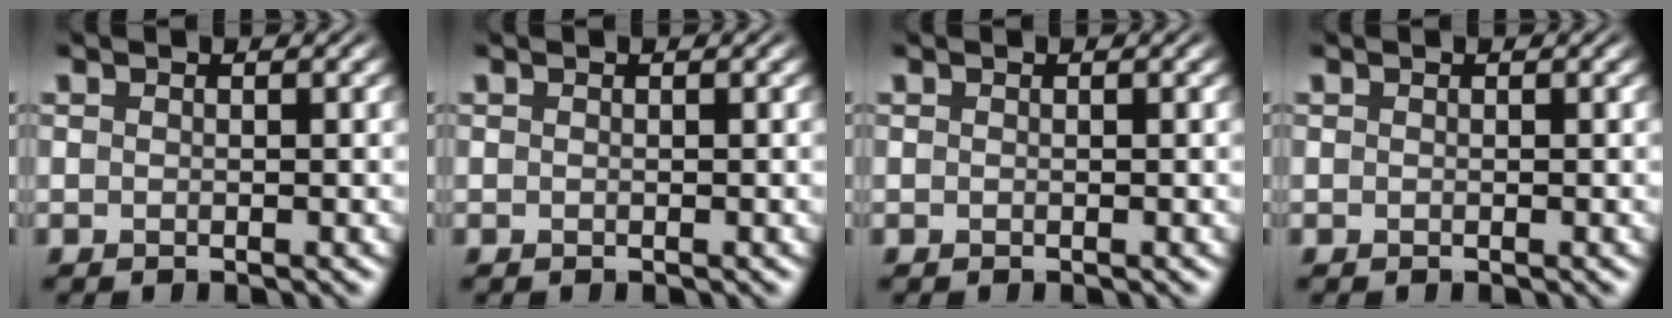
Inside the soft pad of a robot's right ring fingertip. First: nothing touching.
{"total": 0.0}
{"total": 0.0}
{"total": 0.0}